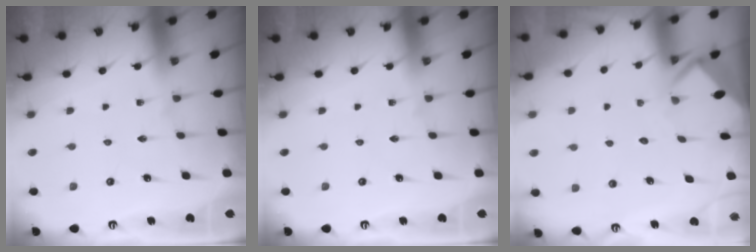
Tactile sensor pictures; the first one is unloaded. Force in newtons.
{"total": 0.0}
{"total": 3.6, "press": 3.6, "slide": 0.3}